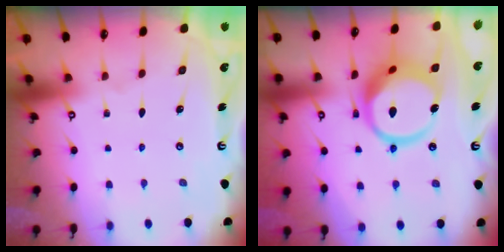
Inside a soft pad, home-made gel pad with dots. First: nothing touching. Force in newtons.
{"total": 15.1, "press": 15.0, "slide": 1.7}